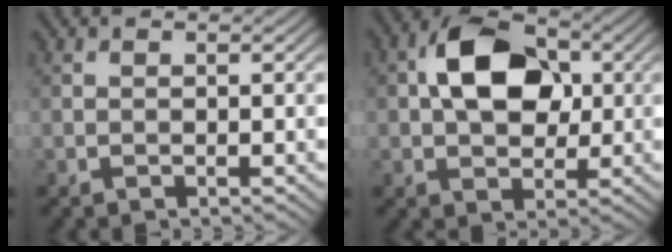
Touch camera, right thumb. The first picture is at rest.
{"total": 10.0, "force": [1.5, 6.6, 7.3], "torque": [-0.134, 0.017, 0.019]}